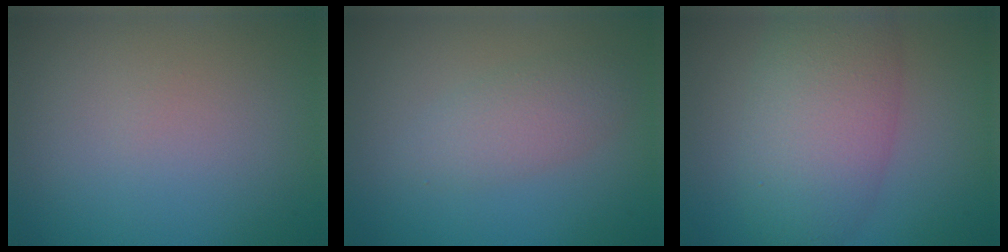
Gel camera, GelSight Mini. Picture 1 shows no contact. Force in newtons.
{"total": 2.7, "press": 2.7, "slide": 0.1}
{"total": 7.3, "press": 7.3, "slide": 0.3}